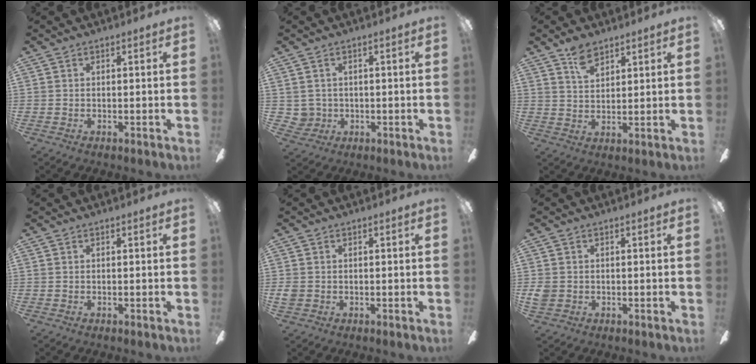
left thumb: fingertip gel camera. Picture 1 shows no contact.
{"total": 3.3, "force": [1.0, 3.2, 0.1], "torque": [-0.014, 0.004, 0.022]}
{"total": 5.9, "force": [4.3, 3.1, 2.5], "torque": [-0.045, -0.014, 0.079]}
{"total": 0.0}
{"total": 1.9, "force": [0.1, 1.8, 0.7], "torque": [-0.013, 0.004, 0.002]}
{"total": 2.7, "force": [0.1, 2.5, 1.0], "torque": [-0.018, 0.006, 0.003]}